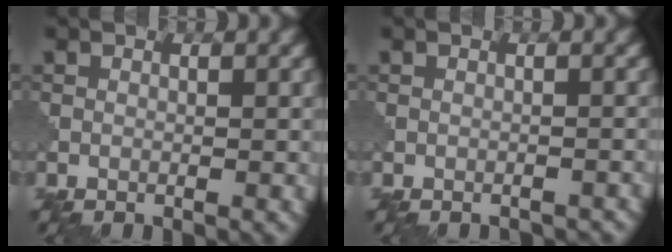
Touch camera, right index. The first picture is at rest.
{"total": 1.6, "force": [-1.6, 0.2, 0.1], "torque": [0.002, -0.001, -0.019]}